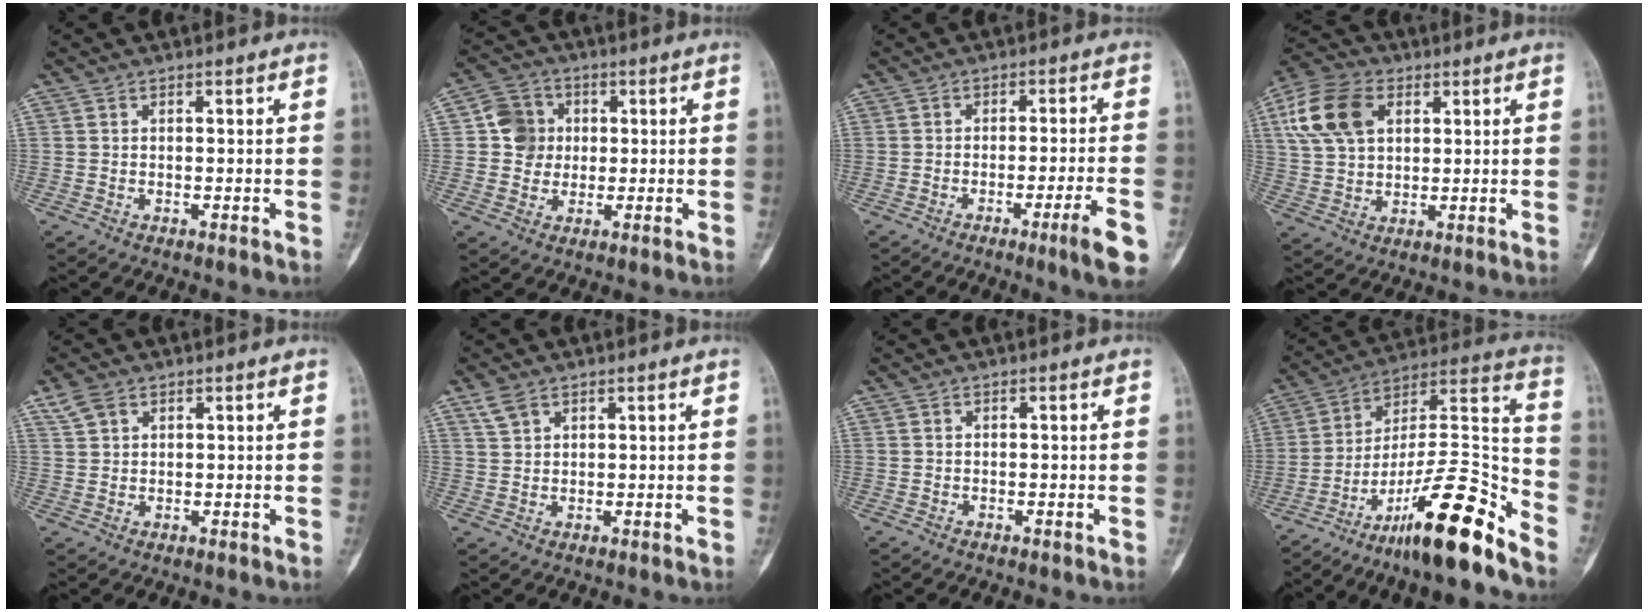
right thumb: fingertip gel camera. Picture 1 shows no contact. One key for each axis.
{"total": 6.9, "fx": 0.6, "fy": 6.5, "fz": 2.2, "tx": -0.008, "ty": 0.007, "tz": 0.002}
{"total": 7.8, "fx": -3.8, "fy": 0.0, "fz": 6.9, "tx": -0.100, "ty": 0.006, "tz": -0.054}
{"total": 13.4, "fx": 4.5, "fy": 8.8, "fz": 9.0, "tx": -0.169, "ty": 0.005, "tz": 0.085}
{"total": 3.4, "fx": 2.2, "fy": 2.0, "fz": 1.6, "tx": -0.032, "ty": 0.002, "tz": 0.050}
{"total": 3.2, "fx": 2.2, "fy": 1.7, "fz": 1.6, "tx": -0.031, "ty": -0.001, "tz": 0.051}
{"total": 0.0}
{"total": 21.1, "fx": -14.5, "fy": 3.6, "fz": 14.9, "tx": -0.251, "ty": 0.104, "tz": -0.242}